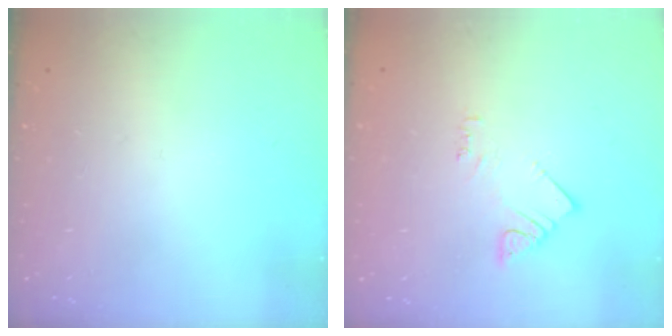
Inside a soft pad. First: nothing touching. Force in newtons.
{"total": 3.3, "press": 3.2, "slide": 0.6}